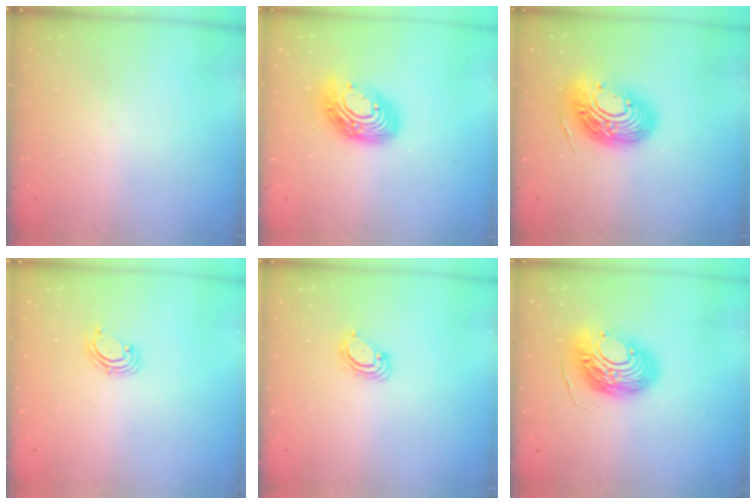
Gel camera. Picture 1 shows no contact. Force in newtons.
{"total": 14.9, "press": 14.9, "slide": 1.3}
{"total": 17.3, "press": 17.3, "slide": 1.4}
{"total": 2.0, "press": 2.0, "slide": 0.4}
{"total": 3.9, "press": 3.9, "slide": 0.4}
{"total": 14.1, "press": 14.1, "slide": 1.2}